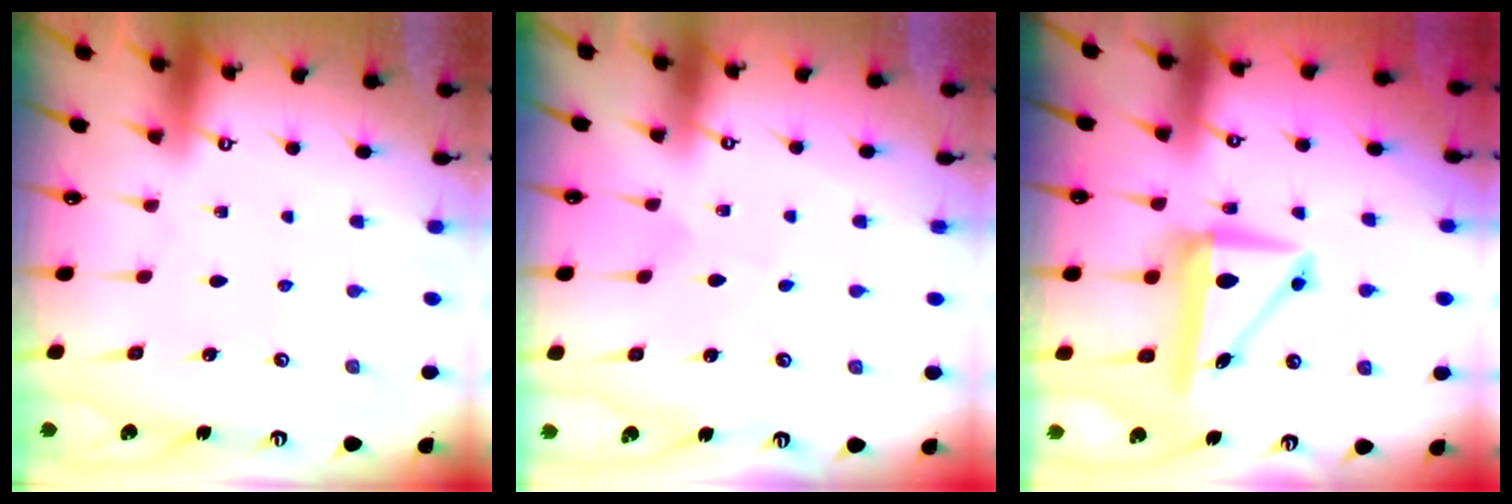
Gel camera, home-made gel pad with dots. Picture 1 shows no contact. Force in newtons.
{"total": 2.5, "press": 2.5, "slide": 0.3}
{"total": 8.7, "press": 8.5, "slide": 1.8}